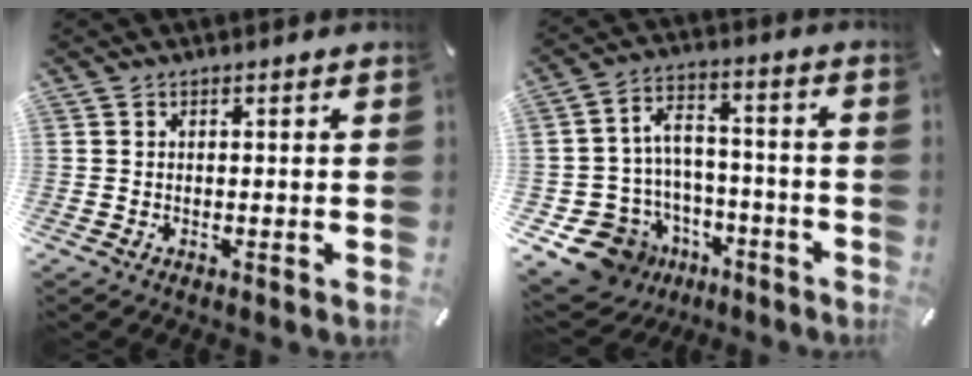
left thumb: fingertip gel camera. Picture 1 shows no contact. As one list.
[{"total": 11.3, "force": [-5.9, 9.3, 2.6], "torque": [-0.066, 0.033, -0.097]}]